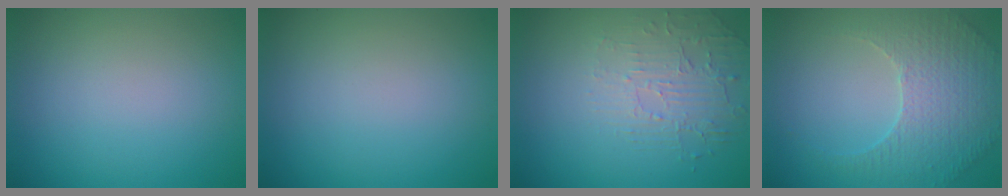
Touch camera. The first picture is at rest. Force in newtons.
{"total": 0.0}
{"total": 2.1, "press": 1.3, "slide": 1.7}
{"total": 4.1, "press": 3.7, "slide": 1.9}